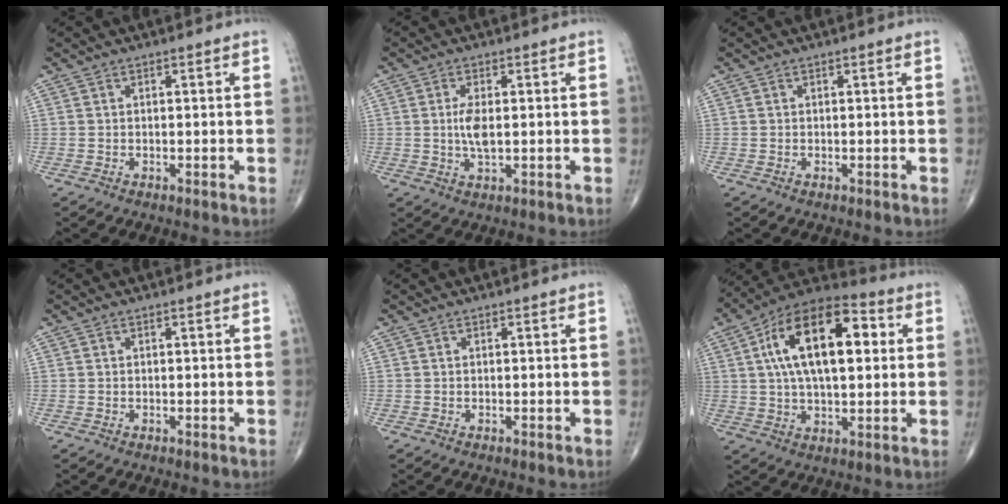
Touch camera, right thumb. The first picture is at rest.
{"total": 4.1, "force": [0.2, 1.6, 3.8], "torque": [-0.083, -0.008, 0.005]}
{"total": 0.0}
{"total": 0.0}
{"total": 0.0}
{"total": 19.7, "force": [4.1, 9.6, 16.7], "torque": [-0.267, 0.023, 0.059]}